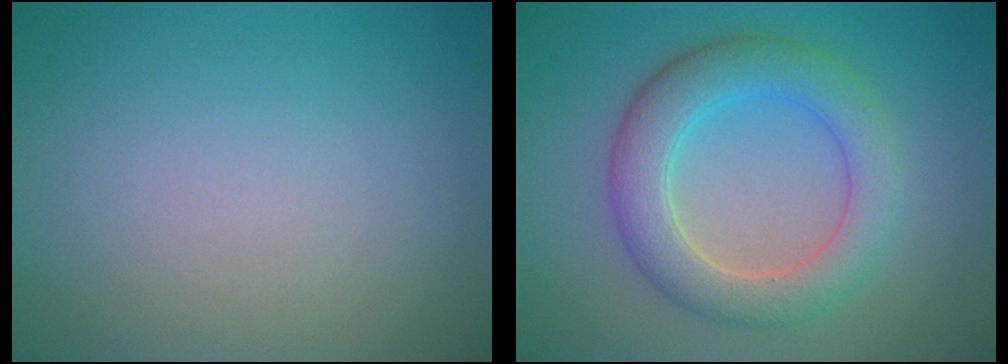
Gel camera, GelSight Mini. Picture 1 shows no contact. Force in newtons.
{"total": 5.8, "press": 5.8, "slide": 0.3}